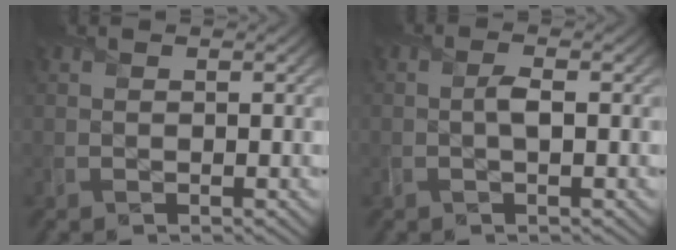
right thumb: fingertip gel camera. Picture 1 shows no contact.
{"total": 1.3, "force": [-0.3, 0.2, 1.3], "torque": [-0.025, 0.003, -0.008]}